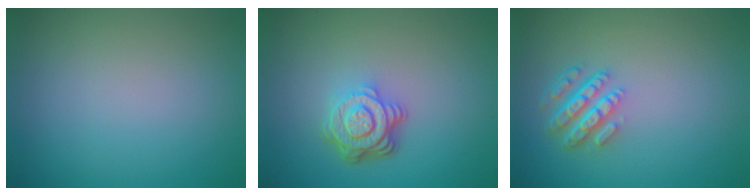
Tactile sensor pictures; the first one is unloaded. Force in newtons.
{"total": 4.6, "press": 3.4, "slide": 3.2}
{"total": 4.2, "press": 3.2, "slide": 2.8}